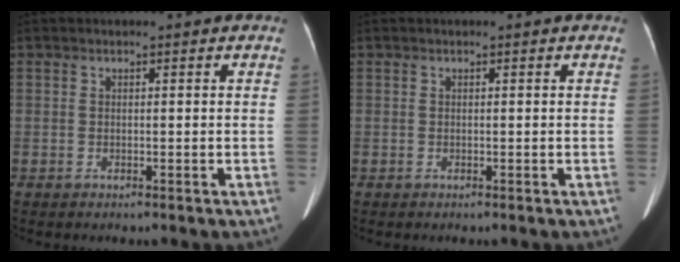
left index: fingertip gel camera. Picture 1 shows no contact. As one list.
[{"total": 0.0}]